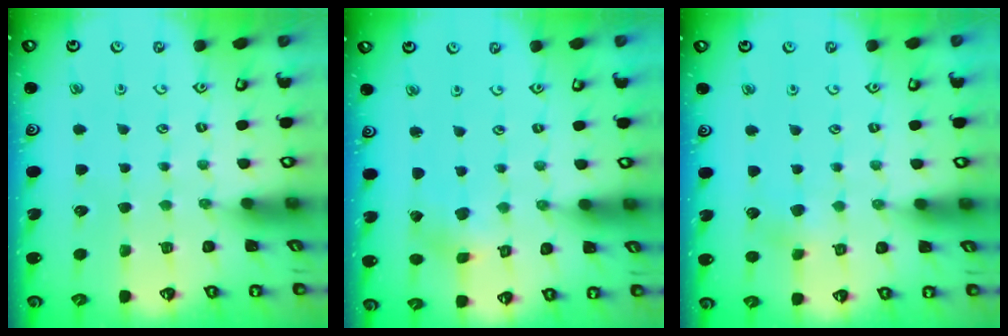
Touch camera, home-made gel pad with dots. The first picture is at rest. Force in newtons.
{"total": 1.3, "press": 1.3, "slide": 0.2}
{"total": 3.8, "press": 3.8, "slide": 0.7}